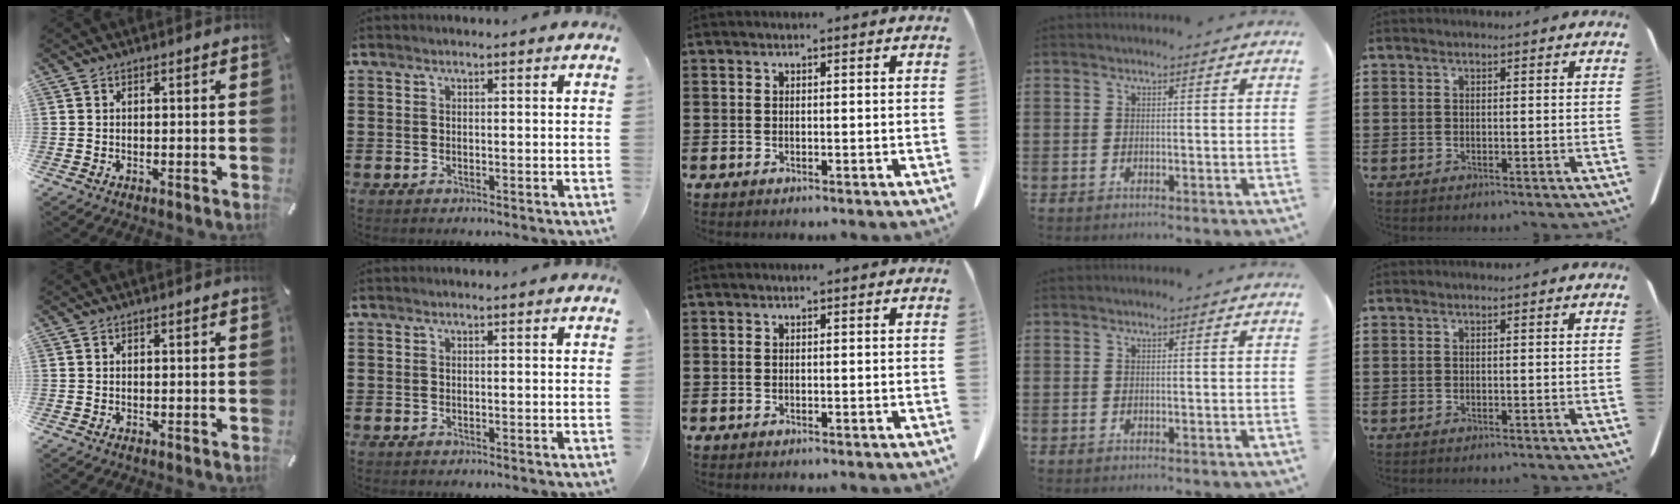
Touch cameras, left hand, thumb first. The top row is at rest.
{}